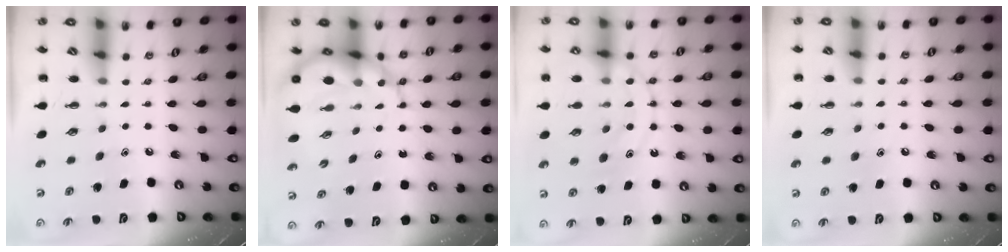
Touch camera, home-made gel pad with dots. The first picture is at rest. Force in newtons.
{"total": 10.5, "press": 10.1, "slide": 2.8}
{"total": 13.5, "press": 13.4, "slide": 0.9}
{"total": 6.7, "press": 6.4, "slide": 2.1}